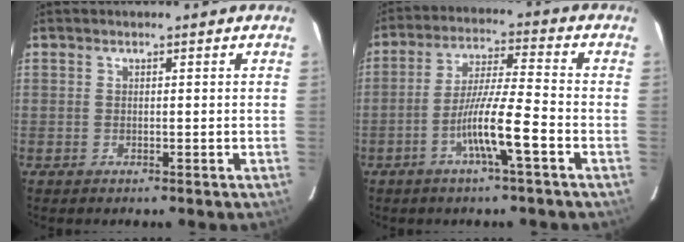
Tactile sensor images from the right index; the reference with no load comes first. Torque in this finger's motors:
{"motor_torque": [1.46, -0.68, 0.81, 0.19]}